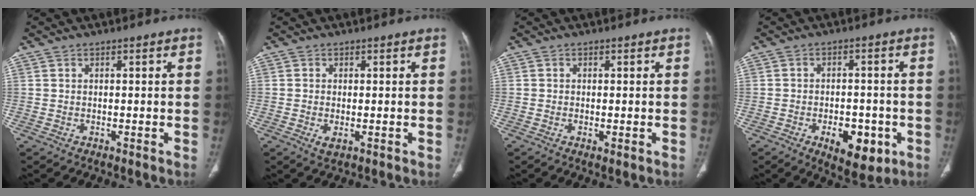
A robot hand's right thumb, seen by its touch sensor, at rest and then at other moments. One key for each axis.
{"total": 1.9, "fx": -0.6, "fy": 0.9, "fz": 1.6, "tx": -0.033, "ty": -0.005, "tz": -0.007}
{"total": 1.2, "fx": -0.3, "fy": 0.4, "fz": 1.0, "tx": -0.023, "ty": -0.005, "tz": -0.005}
{"total": 9.4, "fx": -3.6, "fy": 5.0, "fz": 7.0, "tx": -0.075, "ty": 0.010, "tz": -0.041}